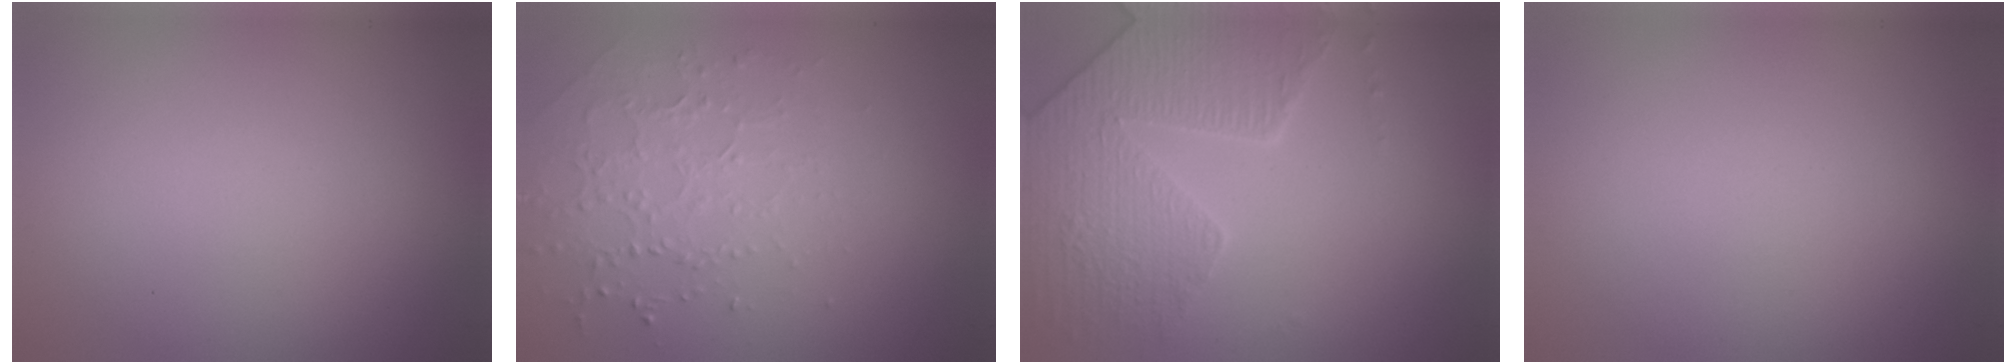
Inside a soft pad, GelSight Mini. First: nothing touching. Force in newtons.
{"total": 1.7, "press": 1.5, "slide": 0.8}
{"total": 4.2, "press": 4.1, "slide": 1.0}
{"total": 0.0}